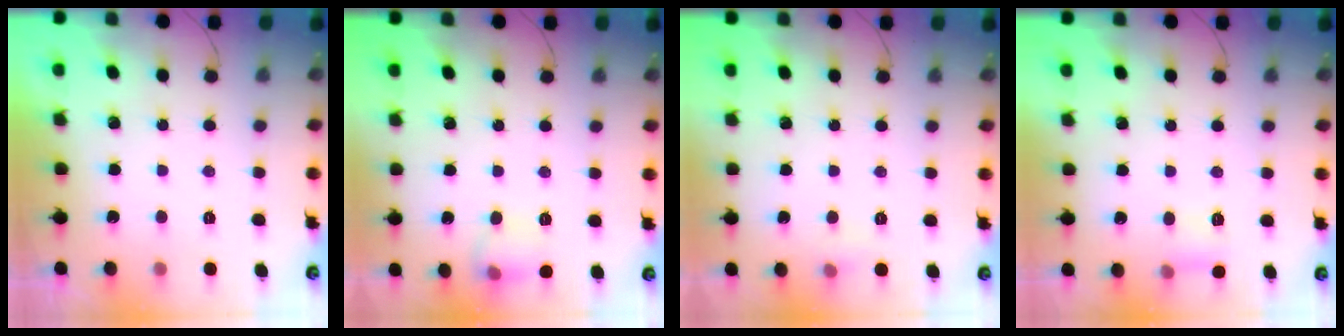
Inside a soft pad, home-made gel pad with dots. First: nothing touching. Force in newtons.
{"total": 6.8, "press": 6.7, "slide": 1.0}
{"total": 4.1, "press": 3.9, "slide": 1.2}
{"total": 3.9, "press": 3.7, "slide": 1.3}